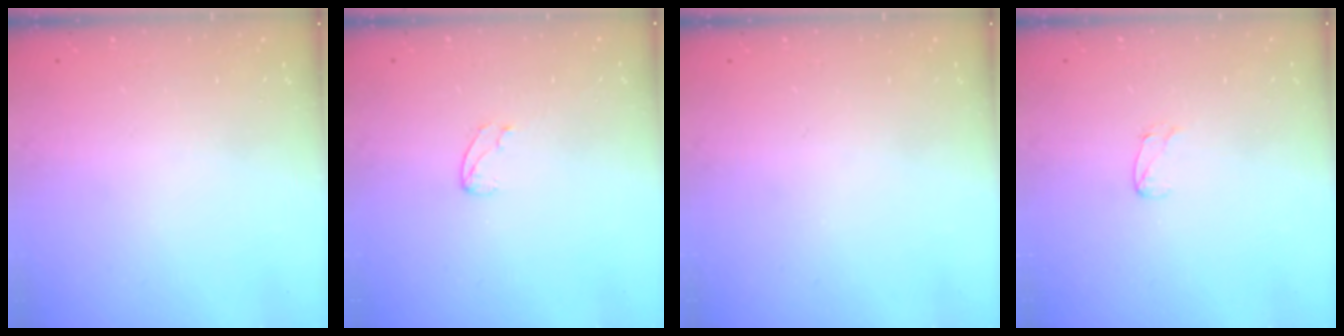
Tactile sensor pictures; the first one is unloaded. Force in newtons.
{"total": 3.1, "press": 3.1, "slide": 0.3}
{"total": 0.0}
{"total": 3.6, "press": 3.6, "slide": 0.3}